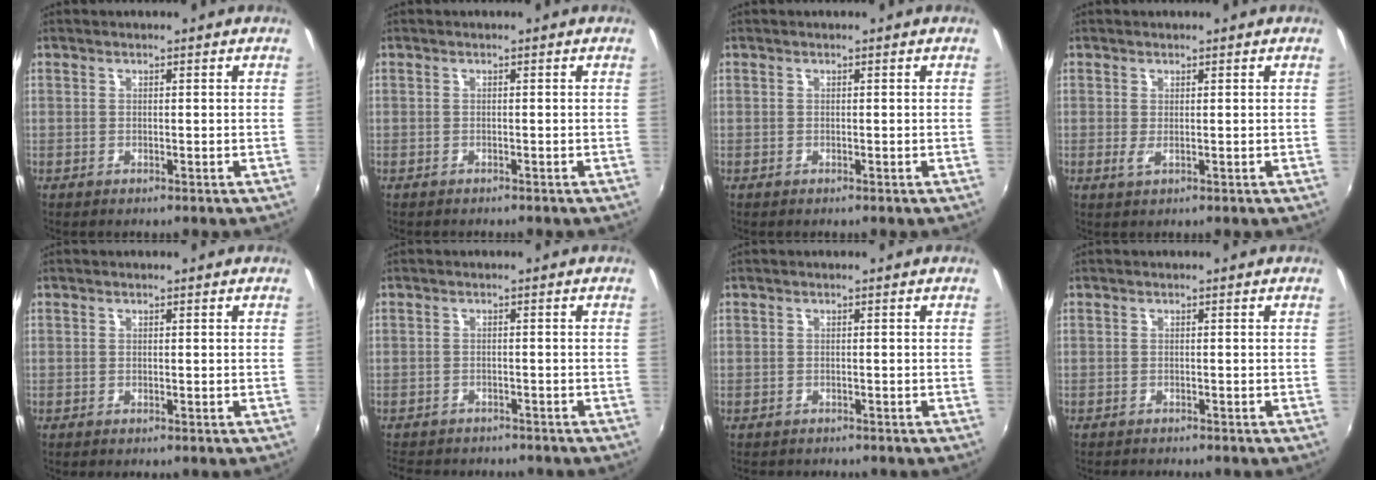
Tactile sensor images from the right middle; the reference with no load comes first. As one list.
[{"total": 0.8, "force": [-0.8, 0.2, 0.1], "torque": [-0.005, -0.004, -0.012]}, {"total": 0.0}, {"total": 1.2, "force": [0.2, 0.1, 1.2], "torque": [-0.023, -0.004, 0.001]}, {"total": 0.0}, {"total": 7.7, "force": [-6.7, 3.1, 2.4], "torque": [-0.064, -0.014, -0.102]}, {"total": 1.8, "force": [-1.6, 0.9, 0.2], "torque": [-0.009, -0.006, -0.025]}, {"total": 2.3, "force": [-2.2, 0.2, 0.5], "torque": [-0.021, -0.015, -0.037]}]